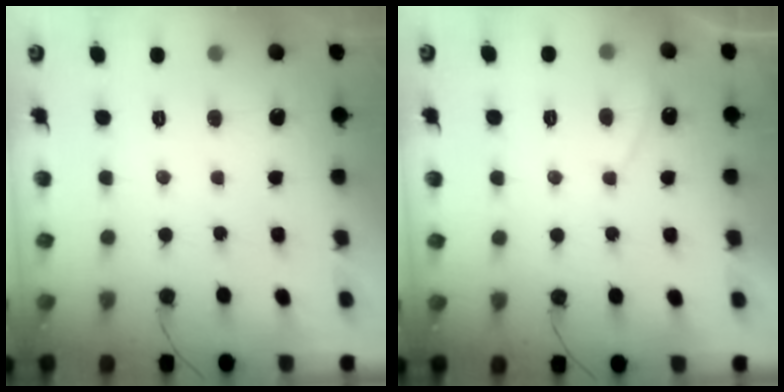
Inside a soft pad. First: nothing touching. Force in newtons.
{"total": 2.3, "press": 2.2, "slide": 0.4}